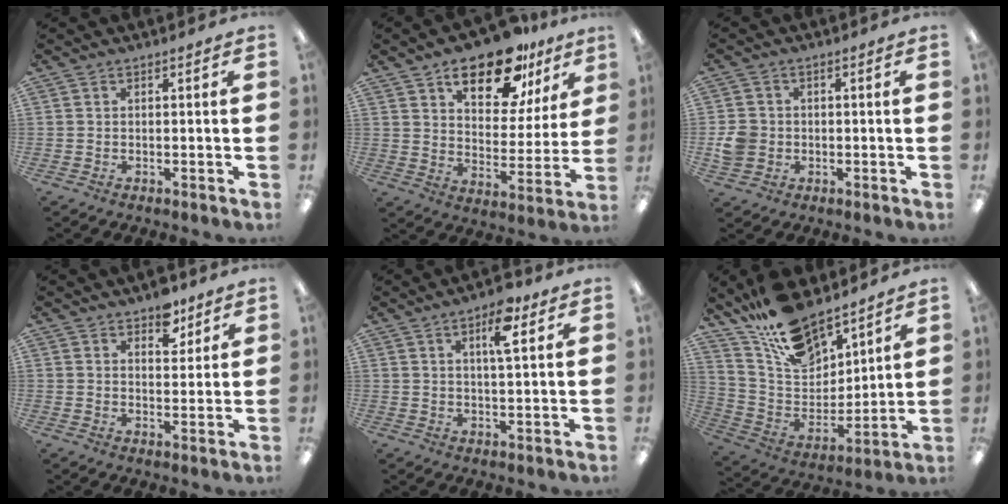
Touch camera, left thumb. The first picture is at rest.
{"total": 17.2, "force": [11.6, 8.0, 10.0], "torque": [-0.147, -0.055, 0.195]}
{"total": 4.8, "force": [-0.7, 4.4, 1.7], "torque": [-0.029, 0.007, -0.012]}
{"total": 6.4, "force": [4.6, 3.4, 2.8], "torque": [-0.019, -0.023, 0.076]}
{"total": 7.2, "force": [3.8, 2.2, 5.7], "torque": [-0.084, -0.007, 0.055]}
{"total": 16.6, "force": [13.6, 7.4, 6.1], "torque": [-0.135, -0.086, 0.253]}